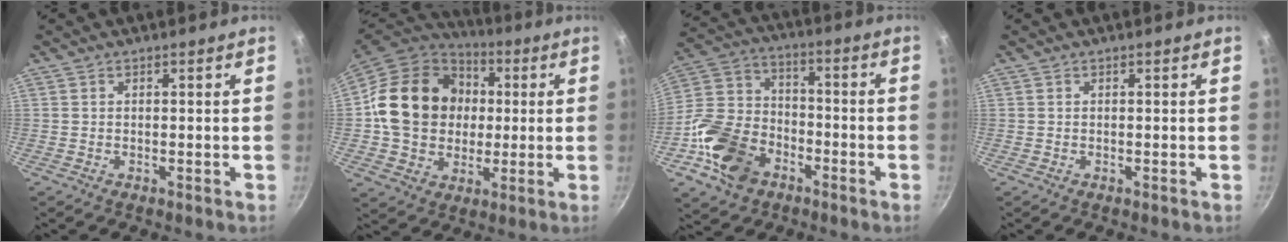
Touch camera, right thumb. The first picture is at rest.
{"total": 20.7, "force": [1.7, 17.2, 11.3], "torque": [-0.177, 0.026, 0.028]}
{"total": 17.3, "force": [-7.7, 12.2, 9.5], "torque": [-0.172, 0.052, -0.153]}
{"total": 0.0}